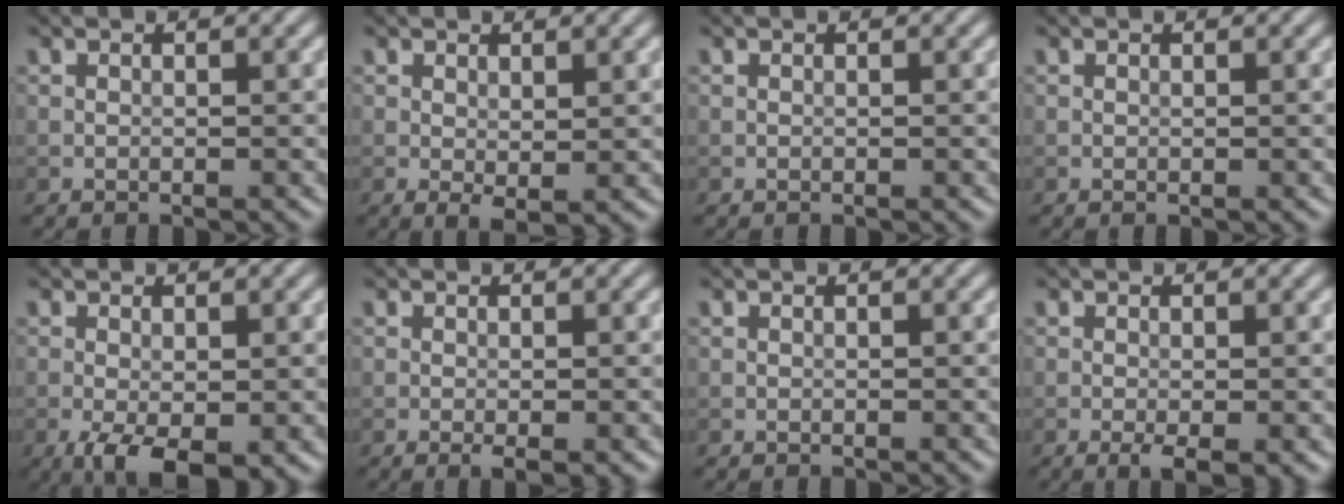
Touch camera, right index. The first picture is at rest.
{"total": 1.4, "force": [0.3, 0.6, 1.3], "torque": [-0.020, -0.006, 0.008]}
{"total": 0.0}
{"total": 0.0}
{"total": 4.7, "force": [-1.9, 2.0, 3.8], "torque": [-0.073, -0.015, -0.028]}
{"total": 1.3, "force": [-0.5, 0.2, 1.3], "torque": [-0.020, -0.006, -0.007]}
{"total": 0.0}
{"total": 2.4, "force": [-0.9, 0.5, 2.1], "torque": [-0.039, -0.007, -0.015]}